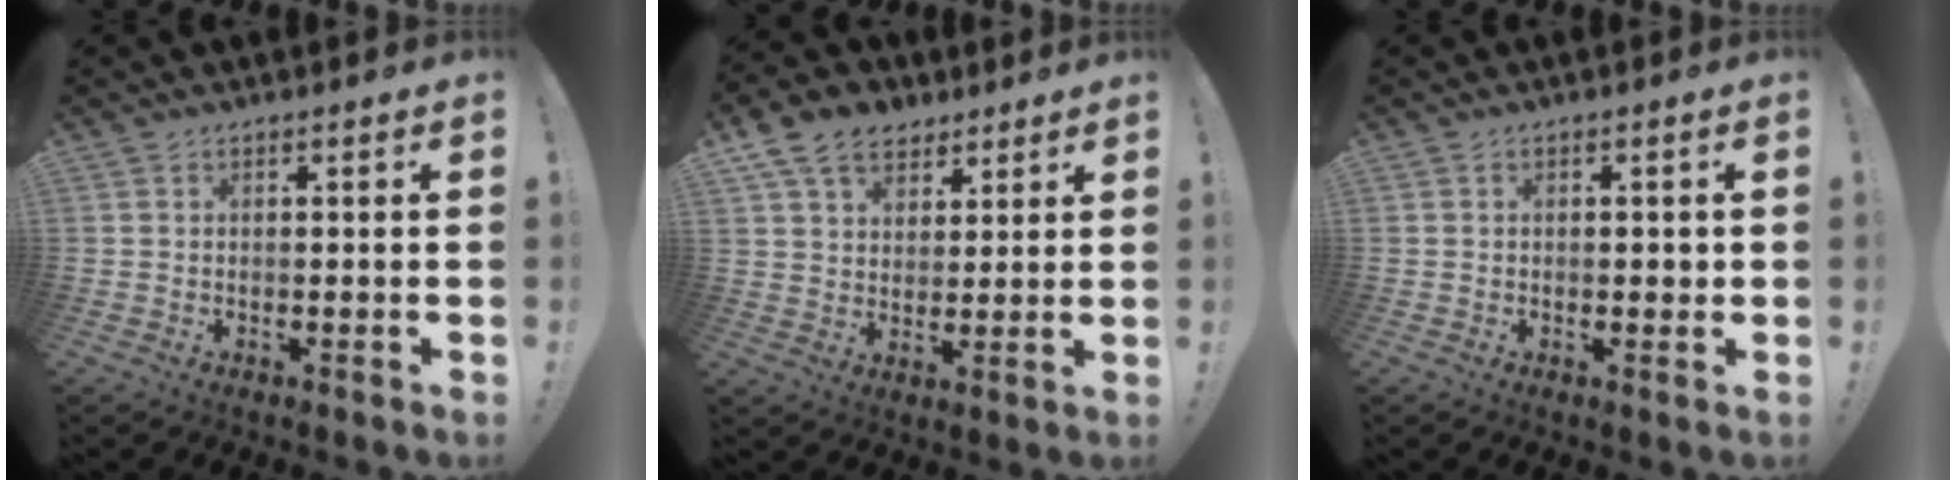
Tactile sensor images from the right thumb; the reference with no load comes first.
{"total": 11.3, "force": [6.8, 8.0, 4.3], "torque": [-0.071, -0.033, 0.133]}
{"total": 1.4, "force": [0.1, 0.9, 1.1], "torque": [-0.010, 0.001, -0.001]}